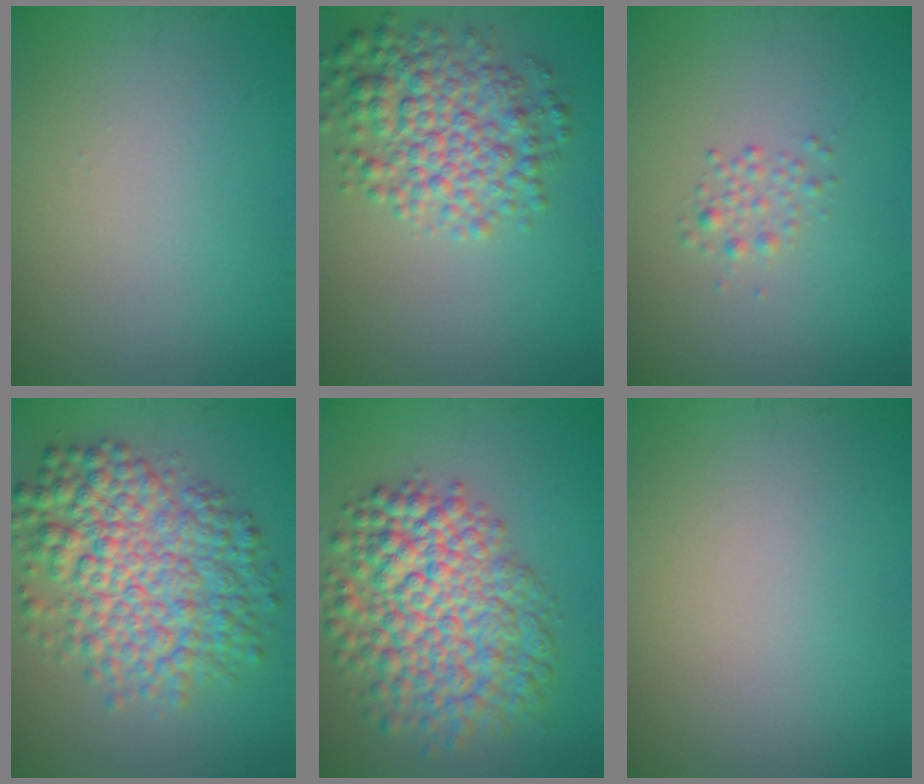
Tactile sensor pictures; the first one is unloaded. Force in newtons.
{"total": 6.0, "press": 6.0, "slide": 0.0}
{"total": 1.3, "press": 1.3, "slide": 0.0}
{"total": 8.7, "press": 8.7, "slide": 0.1}
{"total": 9.6, "press": 9.6, "slide": 0.3}
{"total": 0.0}